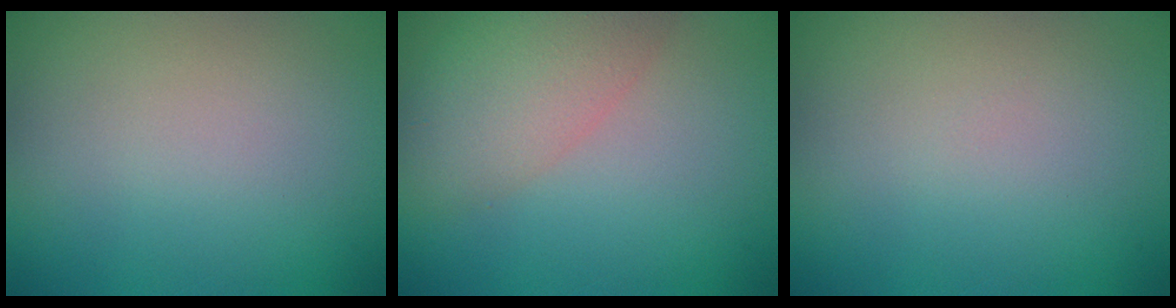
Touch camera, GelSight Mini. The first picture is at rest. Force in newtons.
{"total": 5.0, "press": 5.0, "slide": 0.4}
{"total": 0.0}